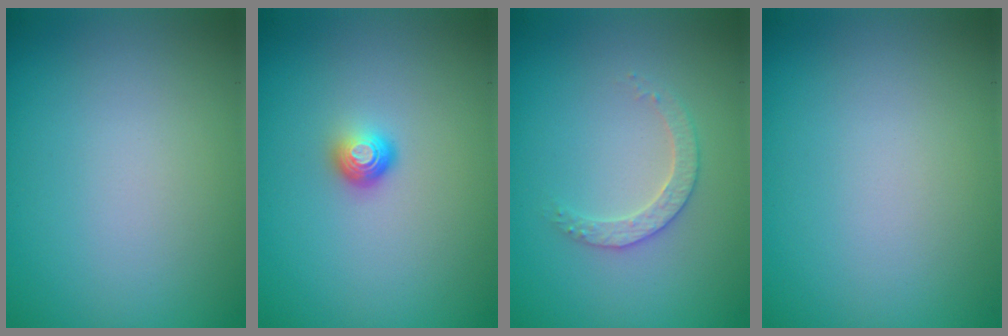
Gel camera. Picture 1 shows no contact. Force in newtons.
{"total": 1.6, "press": 1.1, "slide": 1.2}
{"total": 2.2, "press": 2.2, "slide": 0.6}
{"total": 0.0}